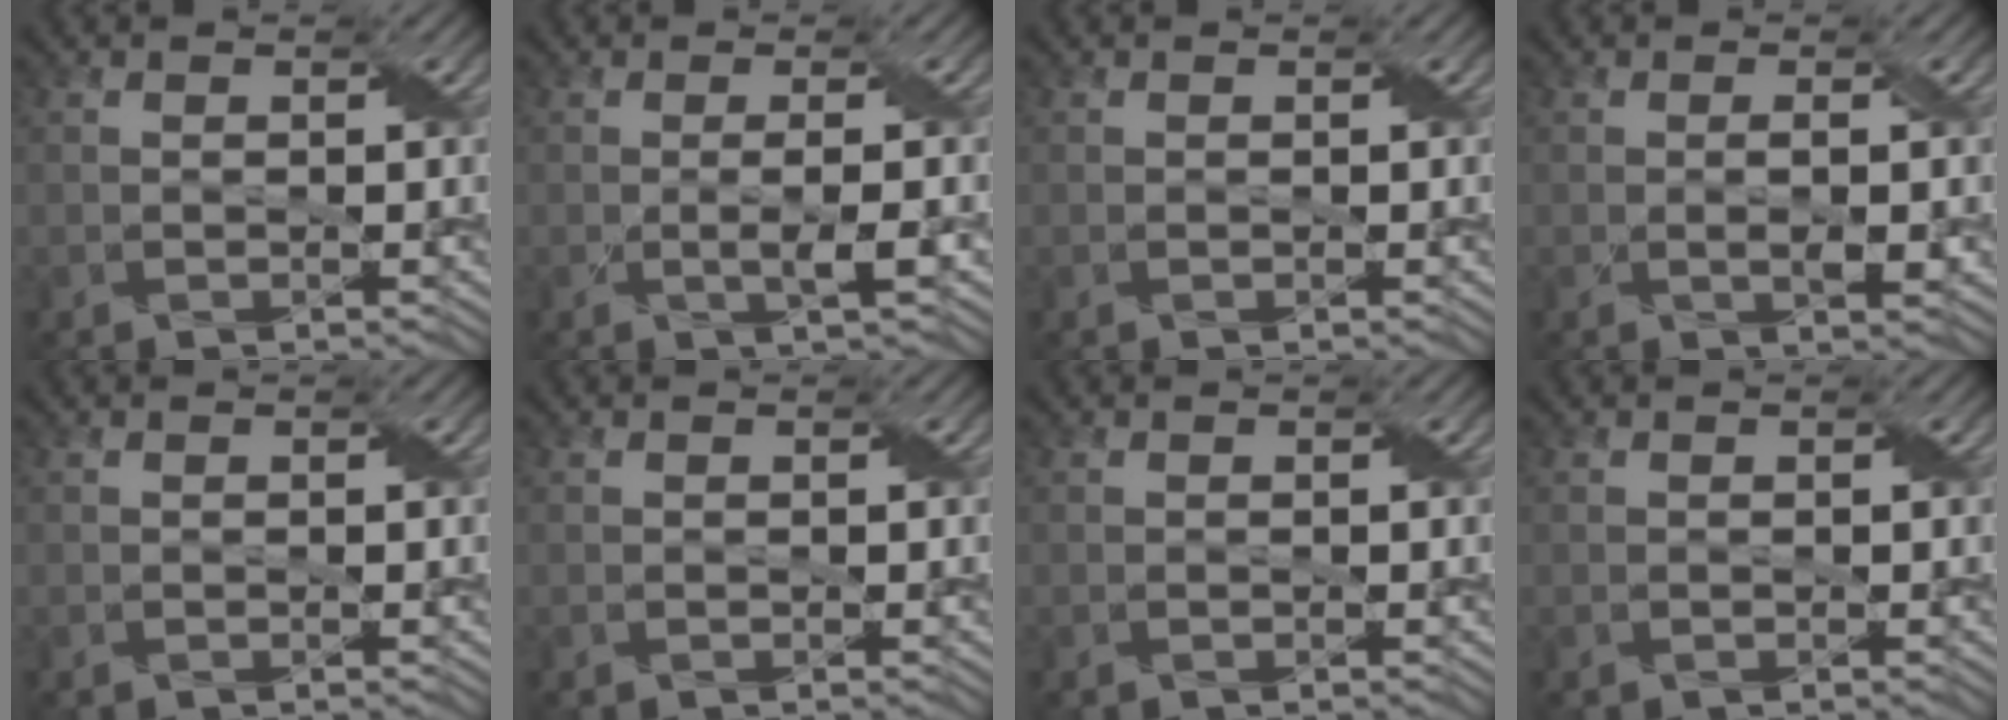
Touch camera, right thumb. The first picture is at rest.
{"total": 2.2, "force": [-0.2, 0.1, 2.1], "torque": [-0.043, 0.002, -0.005]}
{"total": 0.0}
{"total": 1.9, "force": [-0.1, 0.4, 1.9], "torque": [-0.035, -0.001, 0.001]}
{"total": 0.0}
{"total": 0.0}
{"total": 0.0}
{"total": 0.0}